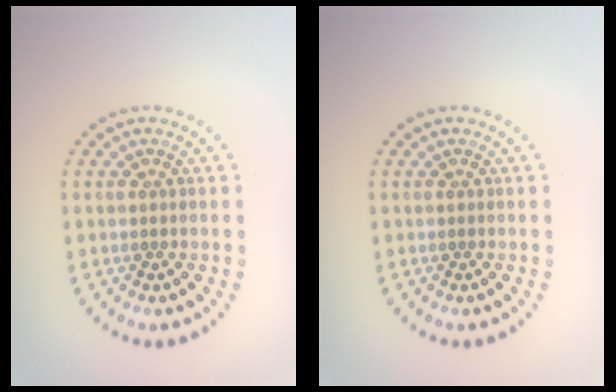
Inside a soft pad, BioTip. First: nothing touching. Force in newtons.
{"total": 0.0}